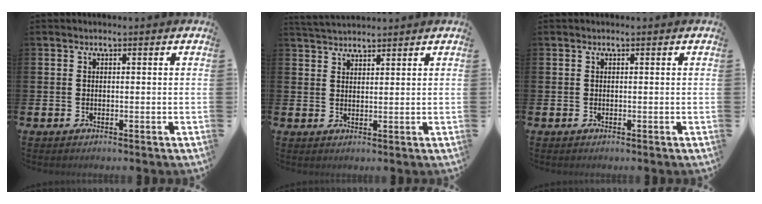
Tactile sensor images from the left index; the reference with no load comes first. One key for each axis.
{"total": 3.2, "fx": 3.2, "fy": 0.5, "fz": 0.3, "tx": -0.008, "ty": -0.012, "tz": 0.059}
{"total": 0.0}